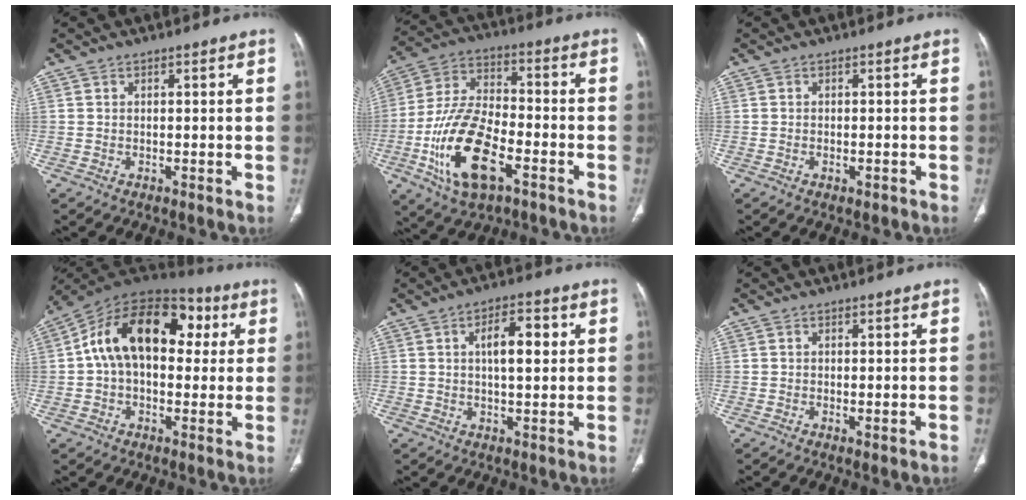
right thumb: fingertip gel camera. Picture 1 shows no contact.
{"total": 17.9, "force": [-7.0, 8.6, 14.1], "torque": [-0.270, 0.027, -0.127]}
{"total": 1.2, "force": [-0.6, 0.7, 0.9], "torque": [-0.016, 0.006, -0.005]}
{"total": 19.9, "force": [3.8, 12.6, 15.0], "torque": [-0.217, 0.042, 0.049]}
{"total": 7.4, "force": [1.6, 3.0, 6.5], "torque": [-0.093, 0.006, 0.022]}
{"total": 1.3, "force": [-0.4, 0.4, 1.2], "torque": [-0.018, -0.004, -0.004]}